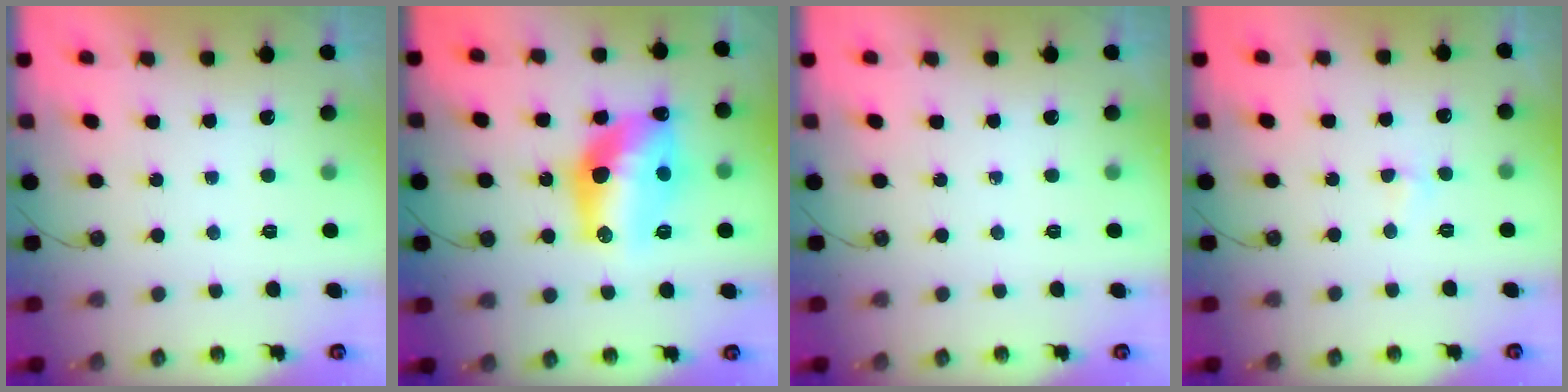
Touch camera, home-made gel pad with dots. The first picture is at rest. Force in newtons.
{"total": 16.3, "press": 16.2, "slide": 1.5}
{"total": 0.0}
{"total": 3.0, "press": 2.9, "slide": 0.5}